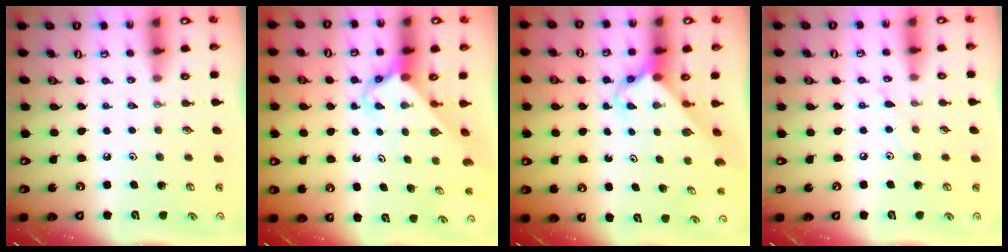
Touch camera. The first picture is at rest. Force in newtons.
{"total": 2.8, "press": 2.8, "slide": 0.2}
{"total": 2.8, "press": 2.8, "slide": 0.2}
{"total": 5.5, "press": 5.5, "slide": 0.4}